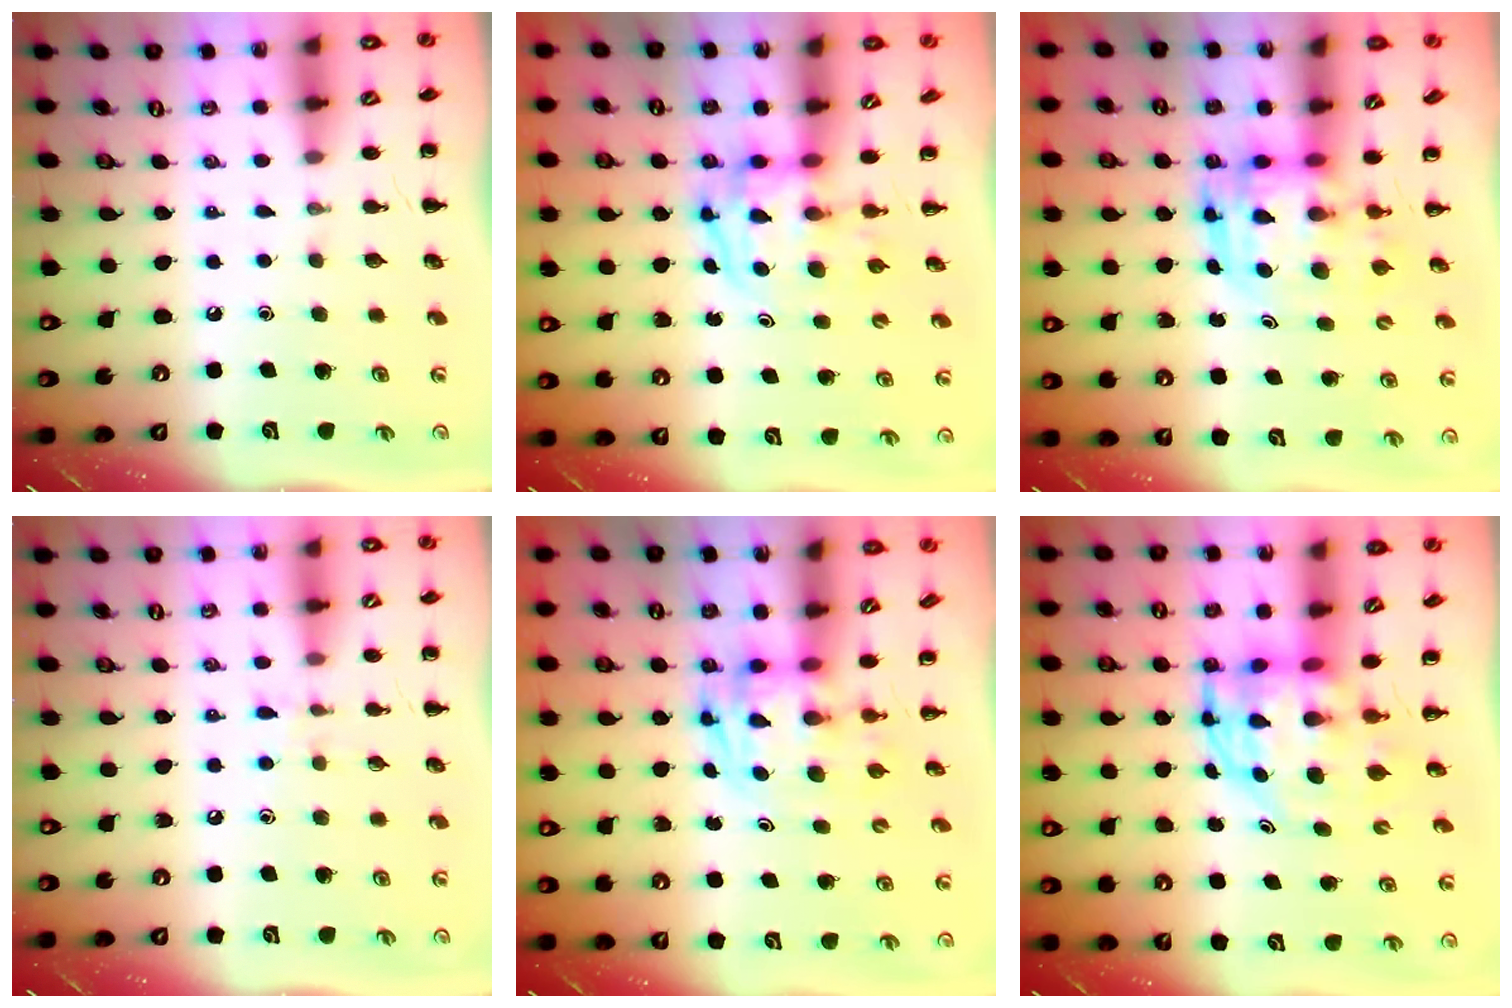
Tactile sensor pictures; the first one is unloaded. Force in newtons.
{"total": 3.8, "press": 3.8, "slide": 0.6}
{"total": 3.7, "press": 3.6, "slide": 0.7}
{"total": 6.0, "press": 5.8, "slide": 1.8}
{"total": 2.8, "press": 2.8, "slide": 0.5}
{"total": 5.3, "press": 5.1, "slide": 1.6}